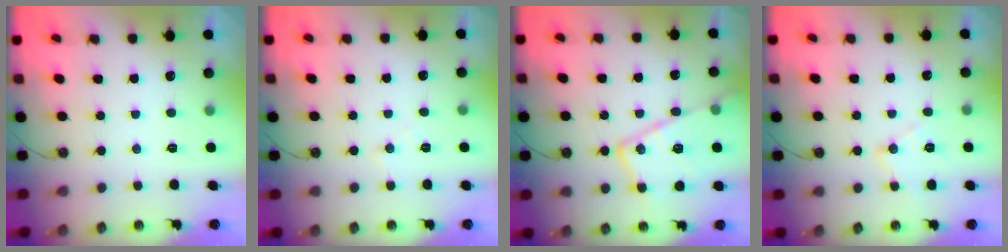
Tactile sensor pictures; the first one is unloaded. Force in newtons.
{"total": 5.4, "press": 5.4, "slide": 0.8}
{"total": 19.9, "press": 19.8, "slide": 1.6}
{"total": 9.6, "press": 9.6, "slide": 0.6}